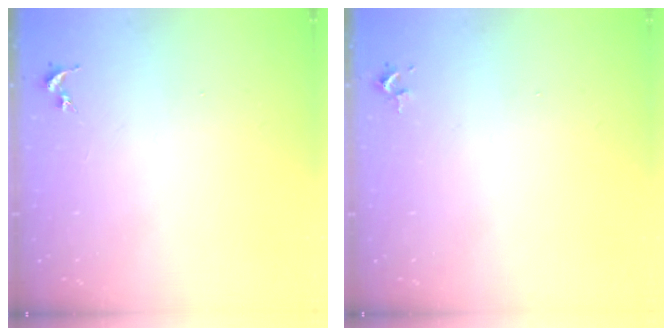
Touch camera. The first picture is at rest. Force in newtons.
{"total": 2.4, "press": 2.4, "slide": 0.3}